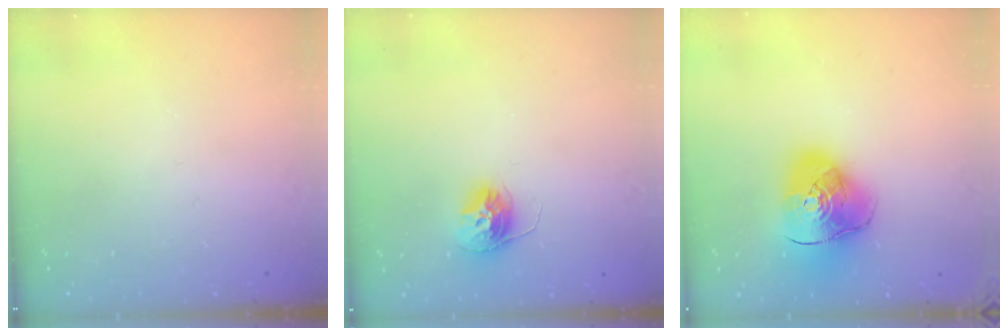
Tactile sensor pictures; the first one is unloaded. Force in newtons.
{"total": 11.4, "press": 11.4, "slide": 1.0}
{"total": 14.3, "press": 14.2, "slide": 1.9}